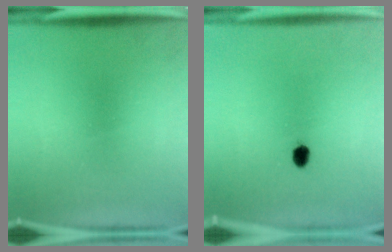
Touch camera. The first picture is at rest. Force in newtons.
{"total": 2.1}